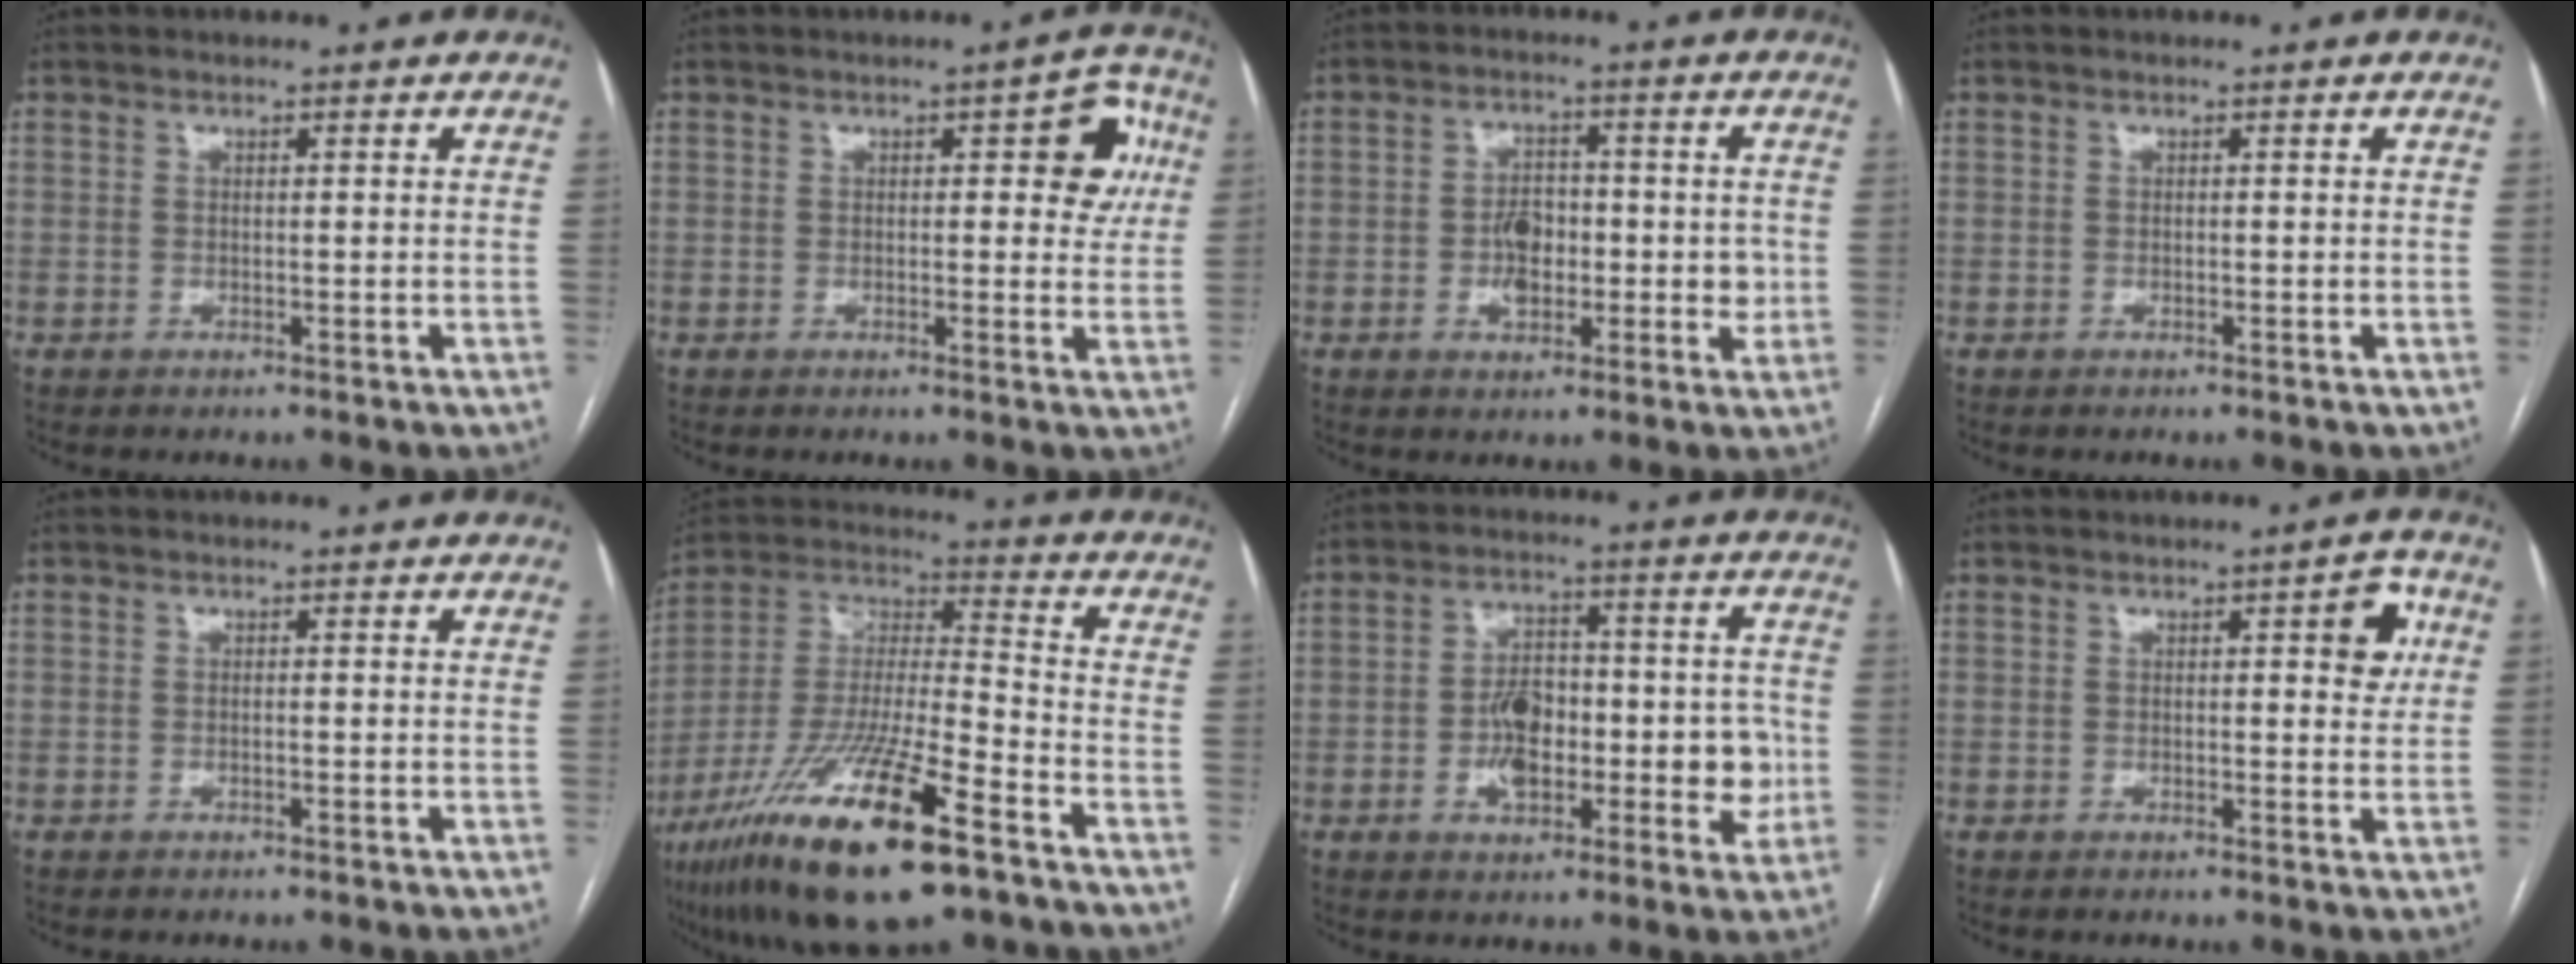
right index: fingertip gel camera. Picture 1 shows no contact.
{"total": 6.8, "force": [1.9, 2.6, 6.0], "torque": [-0.051, 0.018, 0.016]}
{"total": 6.6, "force": [-0.9, 4.0, 5.2], "torque": [-0.079, 0.012, -0.013]}
{"total": 0.0}
{"total": 0.0}
{"total": 23.1, "force": [-13.4, 3.4, 18.5], "torque": [-0.365, -0.046, -0.240]}
{"total": 11.9, "force": [-2.2, 5.9, 10.1], "torque": [-0.146, 0.028, -0.031]}
{"total": 4.4, "force": [1.5, 1.3, 4.0], "torque": [-0.047, 0.006, 0.015]}